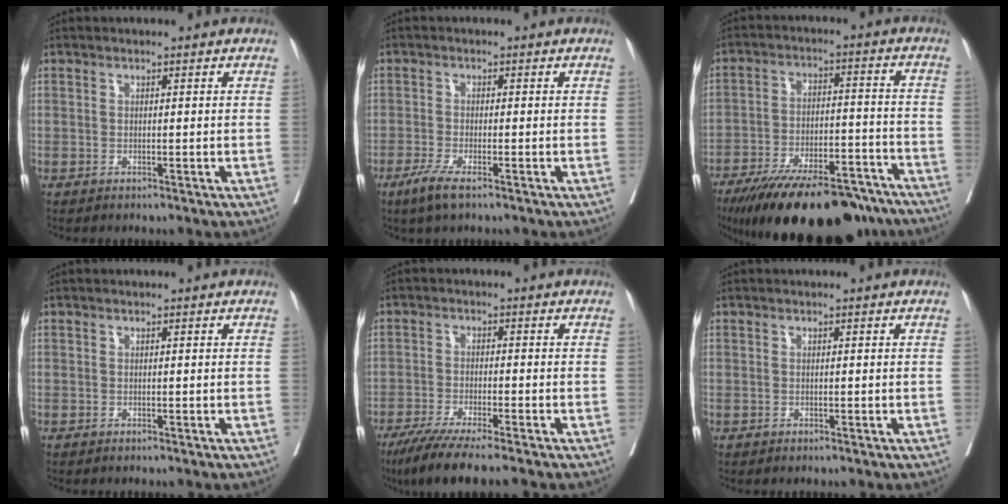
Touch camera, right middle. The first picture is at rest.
{"total": 3.7, "force": [-2.4, 0.3, 2.8], "torque": [-0.065, -0.012, -0.048]}
{"total": 23.6, "force": [-19.3, 6.1, 12.2], "torque": [-0.178, -0.012, -0.287]}
{"total": 0.0}
{"total": 9.1, "force": [-7.3, -0.4, 5.4], "torque": [-0.084, -0.026, -0.120]}
{"total": 0.0}